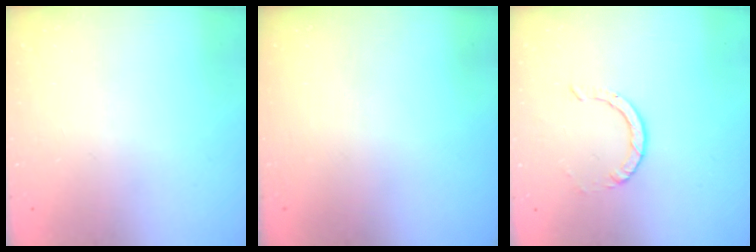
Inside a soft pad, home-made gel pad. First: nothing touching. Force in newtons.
{"total": 0.0}
{"total": 2.2, "press": 2.2, "slide": 0.2}